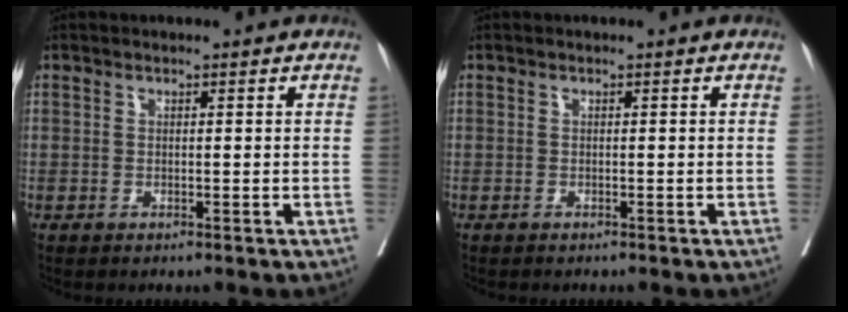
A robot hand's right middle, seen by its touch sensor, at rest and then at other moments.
{"total": 0.5, "force": [-0.5, 0.1, 0.2], "torque": [-0.003, -0.001, -0.010]}